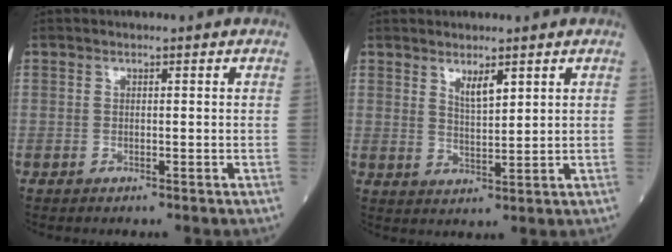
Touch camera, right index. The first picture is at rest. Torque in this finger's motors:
{"motor_torque": [-0.01, 0.05, 0.04, 0.05]}